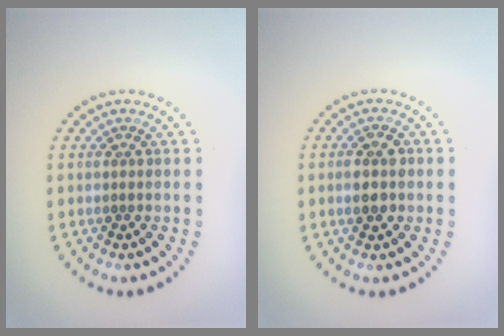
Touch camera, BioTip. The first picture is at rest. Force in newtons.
{"total": 2.2, "press": 2.2, "slide": 0.2}